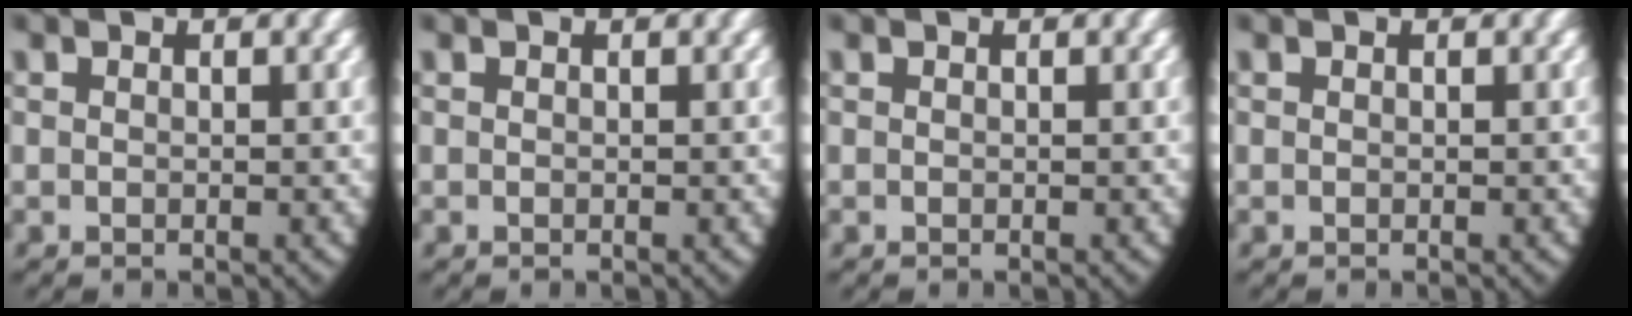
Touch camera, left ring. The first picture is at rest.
{"total": 0.0}
{"total": 0.0}
{"total": 0.0}